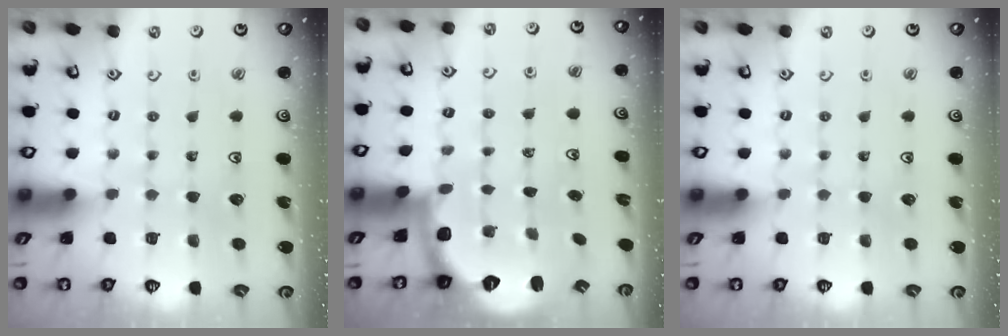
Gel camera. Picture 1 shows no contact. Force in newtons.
{"total": 2.6, "press": 1.6, "slide": 2.1}
{"total": 0.0}